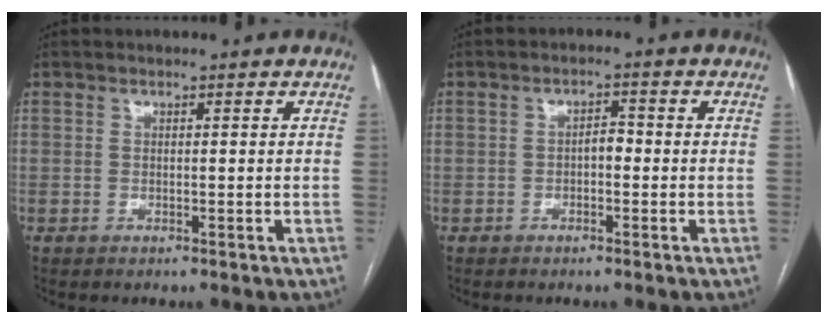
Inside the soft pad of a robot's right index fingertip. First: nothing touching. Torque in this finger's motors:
{"motor_torque": [0.37, -0.17, 0.24, 0.04]}